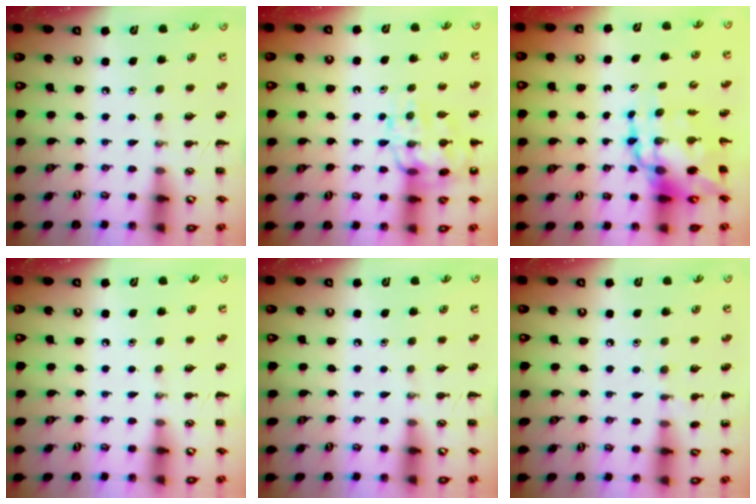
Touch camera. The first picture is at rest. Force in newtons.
{"total": 17.4, "press": 17.3, "slide": 2.4}
{"total": 13.6, "press": 13.2, "slide": 3.5}
{"total": 0.0}
{"total": 0.0}
{"total": 4.8, "press": 4.6, "slide": 1.5}